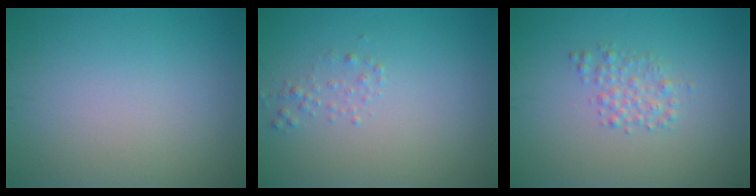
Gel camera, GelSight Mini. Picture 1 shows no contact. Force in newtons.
{"total": 1.0, "press": 1.0, "slide": 0.1}
{"total": 1.8, "press": 1.8, "slide": 0.0}